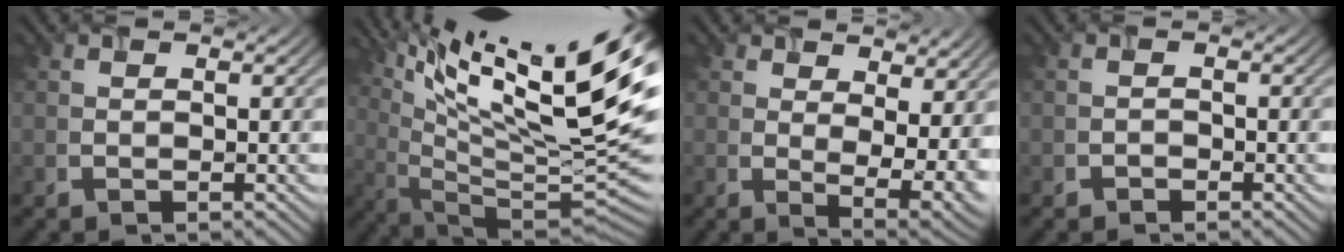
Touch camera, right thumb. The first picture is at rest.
{"total": 18.2, "force": [9.5, 4.1, 15.0], "torque": [-0.248, 0.007, 0.156]}
{"total": 8.6, "force": [4.1, 4.1, 6.3], "torque": [-0.090, -0.008, 0.069]}
{"total": 0.8, "force": [-0.7, 0.3, -0.2], "torque": [0.009, -0.001, -0.015]}